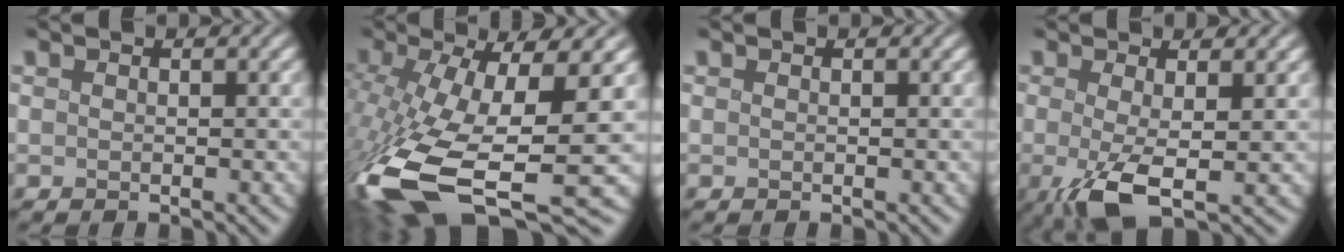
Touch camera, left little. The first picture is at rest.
{"total": 16.2, "force": [-5.0, 6.1, 14.2], "torque": [-0.326, -0.033, -0.078]}
{"total": 0.0}
{"total": 4.6, "force": [-1.1, 1.2, 4.3], "torque": [-0.092, -0.009, -0.018]}